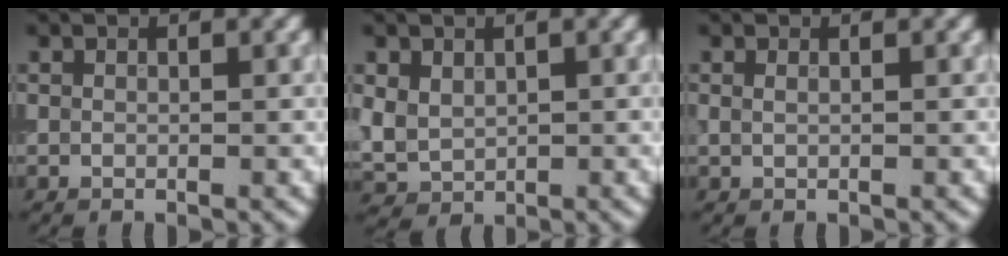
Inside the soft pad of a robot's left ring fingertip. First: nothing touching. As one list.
[{"total": 3.1, "force": [0.8, 2.5, 1.6], "torque": [-0.041, -0.004, 0.021]}, {"total": 0.7, "force": [0.3, 0.3, 0.4], "torque": [-0.008, -0.003, 0.004]}]